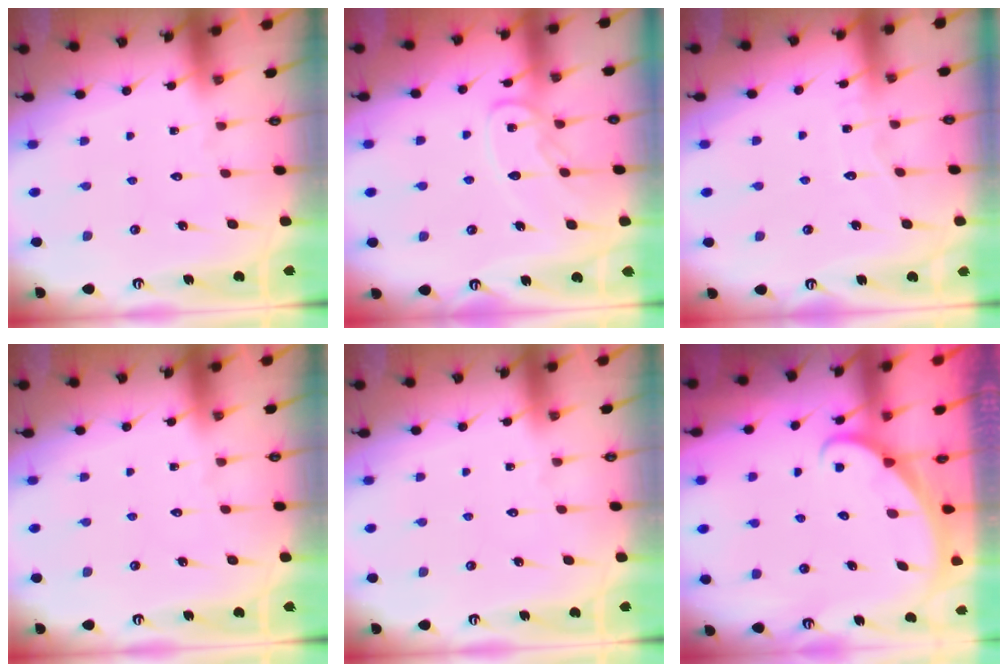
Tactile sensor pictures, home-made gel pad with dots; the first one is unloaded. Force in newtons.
{"total": 10.5, "press": 10.4, "slide": 0.9}
{"total": 4.3, "press": 4.3, "slide": 0.5}
{"total": 0.0}
{"total": 0.0}
{"total": 2.0, "press": 2.0, "slide": 0.1}